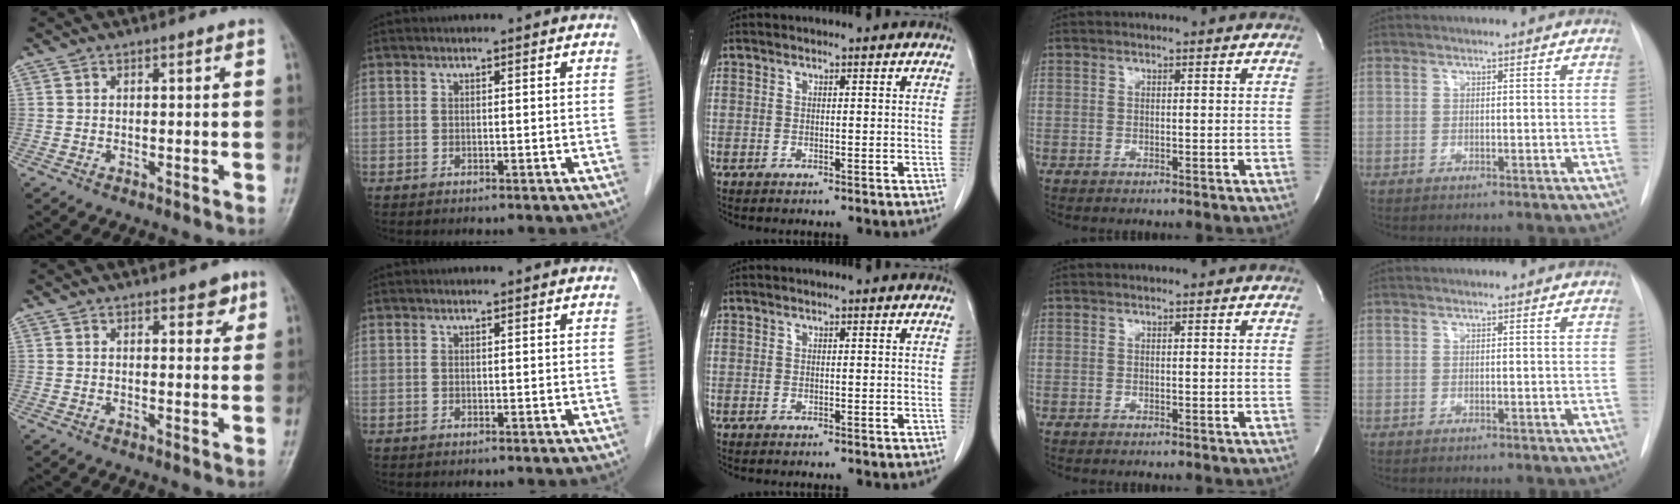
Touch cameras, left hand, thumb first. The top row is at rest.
{"thumb": {"total": 3.6, "force": [2.2, 1.7, 2.3], "torque": [-0.010, -0.010, 0.025]}, "index": {"total": 1.2, "force": [1.2, 0.1, 0.3], "torque": [-0.013, 0.008, 0.014]}}